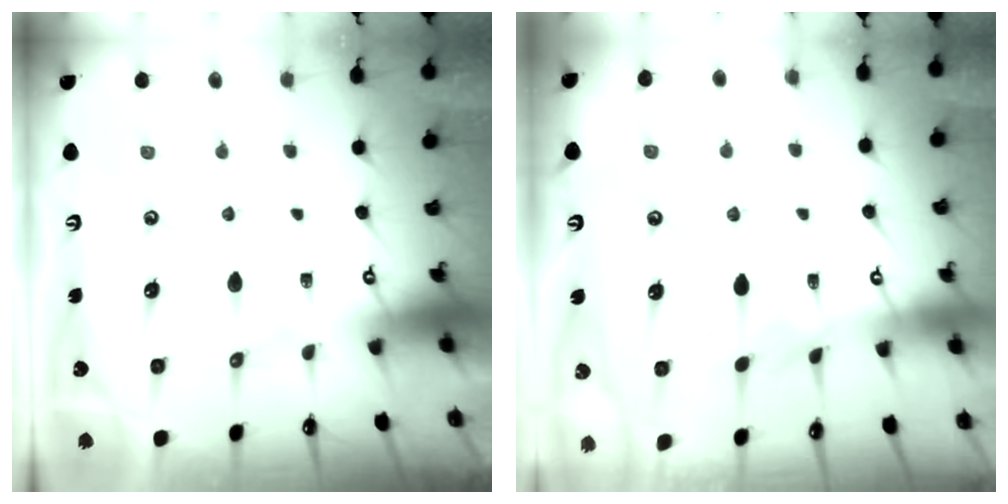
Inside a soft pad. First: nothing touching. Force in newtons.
{"total": 2.7, "press": 2.6, "slide": 0.3}